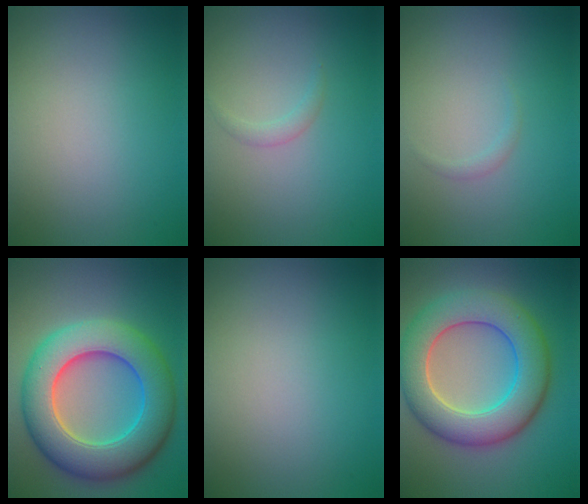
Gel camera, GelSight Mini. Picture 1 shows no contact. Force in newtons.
{"total": 0.9, "press": 0.9, "slide": 0.1}
{"total": 0.6, "press": 0.5, "slide": 0.1}
{"total": 10.6, "press": 10.5, "slide": 0.3}
{"total": 0.0}
{"total": 8.9, "press": 8.8, "slide": 0.6}